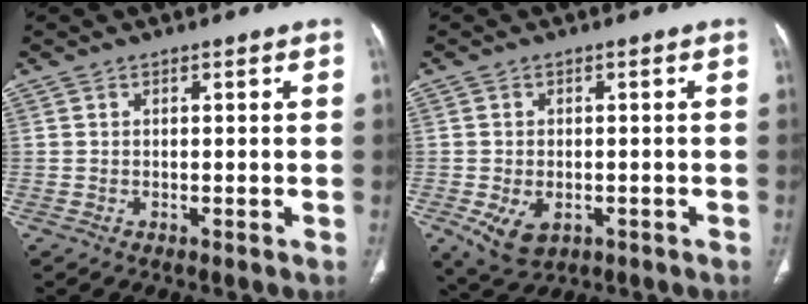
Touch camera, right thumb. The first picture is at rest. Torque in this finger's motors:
{"motor_torque": [2.84, 0.43, 0.39, -1.25, 0.01]}